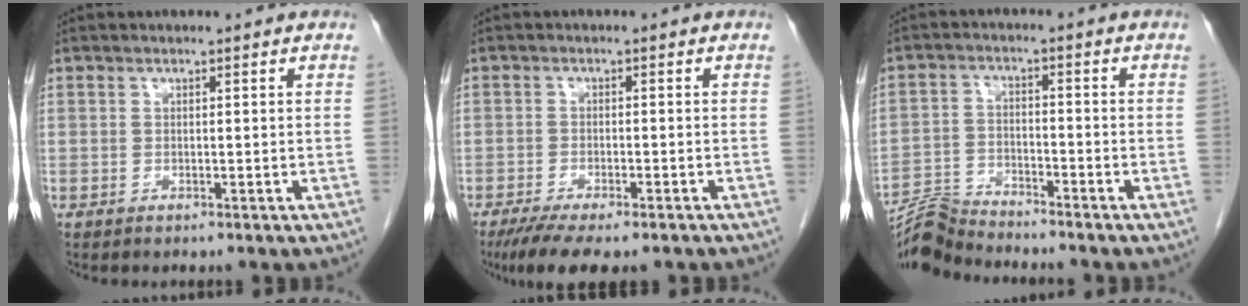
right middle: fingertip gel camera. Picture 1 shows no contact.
{"total": 9.2, "force": [-7.2, 2.1, 5.4], "torque": [-0.079, -0.015, -0.108]}
{"total": 6.0, "force": [-6.0, -0.5, 0.0], "torque": [-0.009, -0.008, -0.113]}